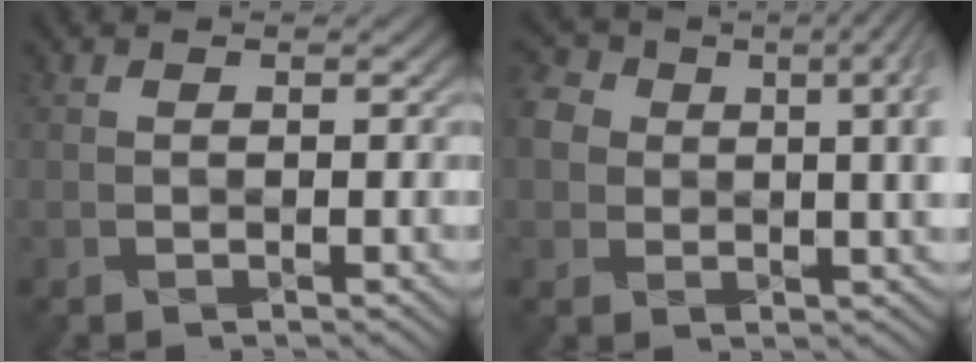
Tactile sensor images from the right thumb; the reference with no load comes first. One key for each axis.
{"total": 8.6, "fx": 1.7, "fy": 5.5, "fz": 6.3, "tx": -0.110, "ty": 0.002, "tz": 0.030}